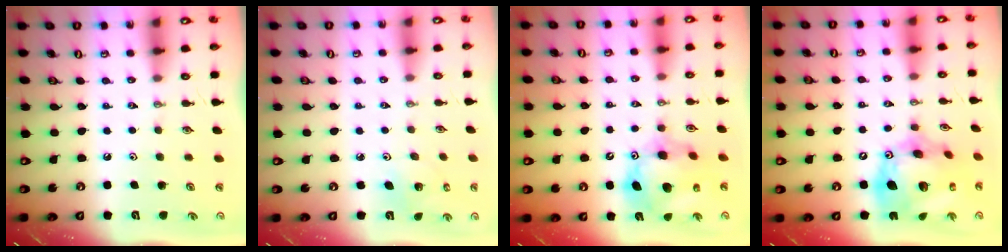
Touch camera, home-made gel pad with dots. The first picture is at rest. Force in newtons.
{"total": 2.8, "press": 2.8, "slide": 0.2}
{"total": 15.4, "press": 15.4, "slide": 1.6}
{"total": 22.7, "press": 22.5, "slide": 2.6}